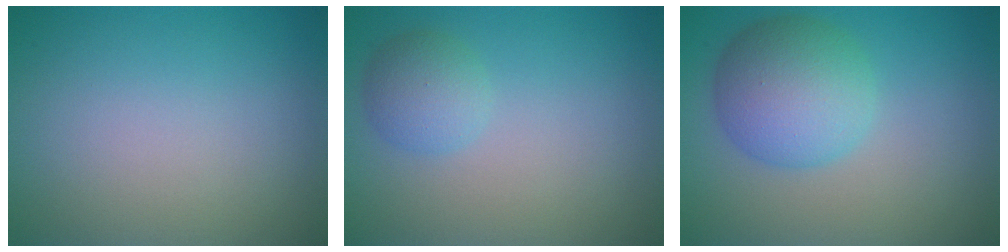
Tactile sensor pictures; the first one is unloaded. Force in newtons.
{"total": 2.5, "press": 2.5, "slide": 0.2}
{"total": 6.0, "press": 6.0, "slide": 0.1}